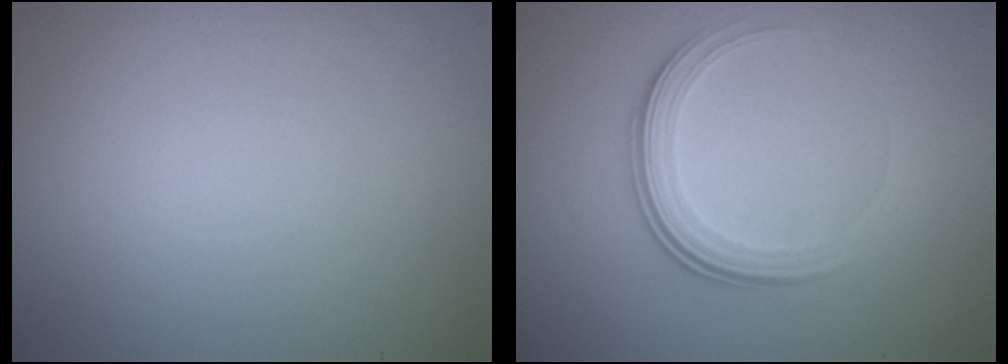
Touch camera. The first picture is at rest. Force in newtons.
{"total": 3.7, "press": 2.6, "slide": 2.7}